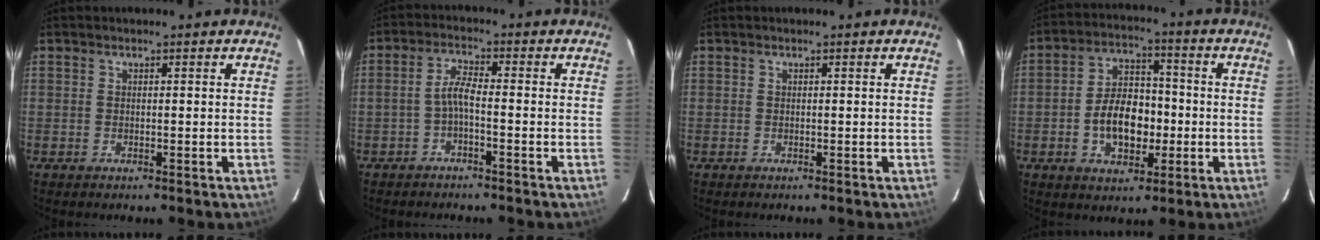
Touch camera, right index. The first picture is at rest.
{"total": 3.1, "force": [-1.6, 0.4, 2.7], "torque": [-0.064, 0.010, -0.033]}
{"total": 0.0}
{"total": 10.7, "force": [-2.5, 6.7, 7.9], "torque": [-0.150, 0.020, -0.033]}